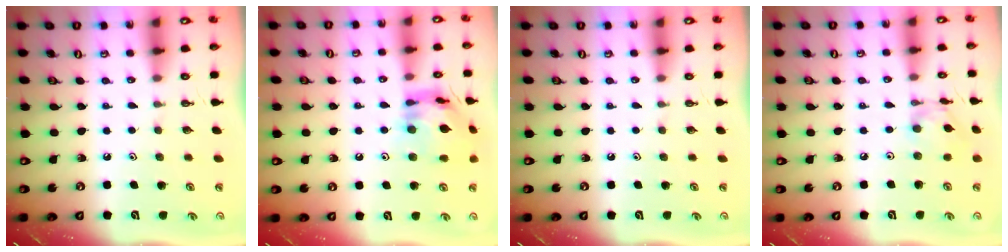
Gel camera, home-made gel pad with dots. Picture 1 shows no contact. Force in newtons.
{"total": 14.9, "press": 14.8, "slide": 1.5}
{"total": 0.0}
{"total": 7.7, "press": 7.7, "slide": 0.3}